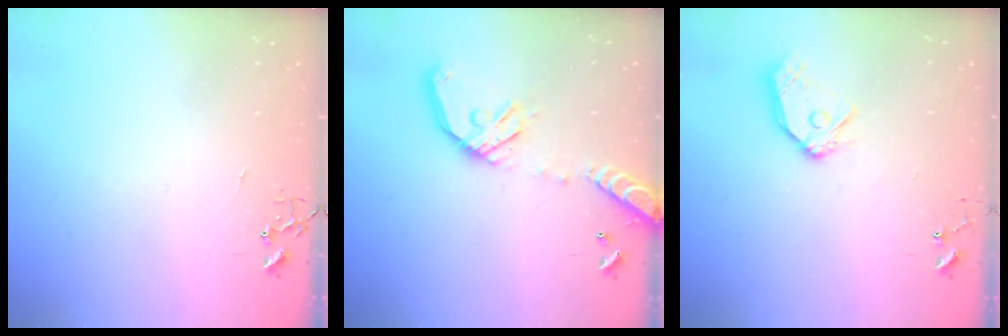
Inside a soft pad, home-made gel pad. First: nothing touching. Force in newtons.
{"total": 15.4, "press": 15.1, "slide": 2.8}
{"total": 12.1, "press": 12.0, "slide": 1.3}